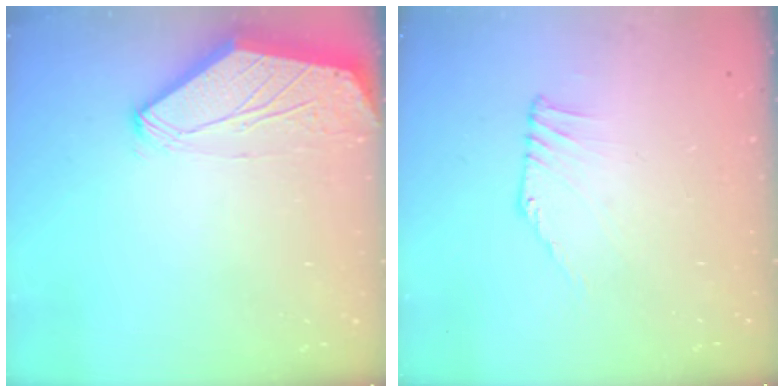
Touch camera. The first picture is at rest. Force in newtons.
{"total": 0.5, "press": 0.2, "slide": 0.5}